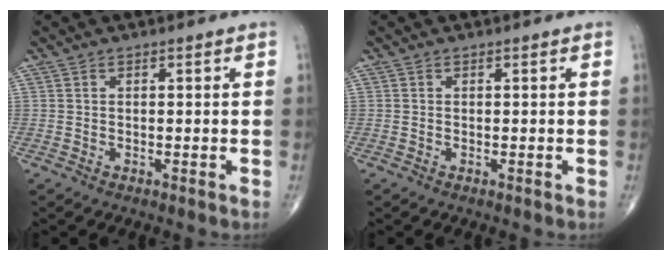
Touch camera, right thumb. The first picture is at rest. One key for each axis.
{"total": 0.0}